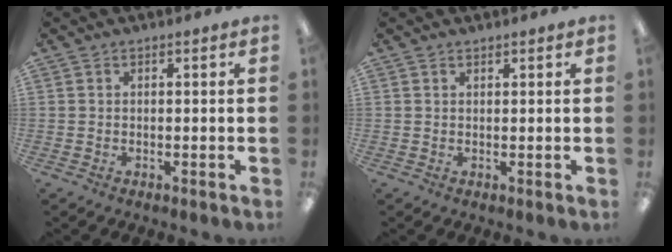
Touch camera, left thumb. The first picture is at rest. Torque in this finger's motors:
{"motor_torque": [-0.10, -0.07, -0.21, 0.10, 0.00]}